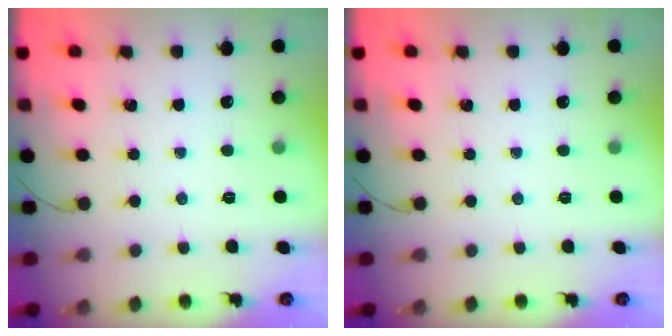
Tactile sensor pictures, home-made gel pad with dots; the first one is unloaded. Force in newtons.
{"total": 0.0}